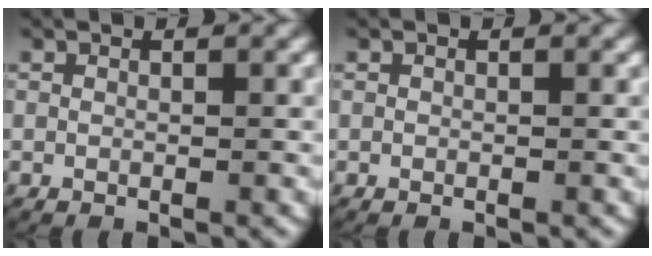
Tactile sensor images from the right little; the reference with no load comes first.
{"total": 0.0}